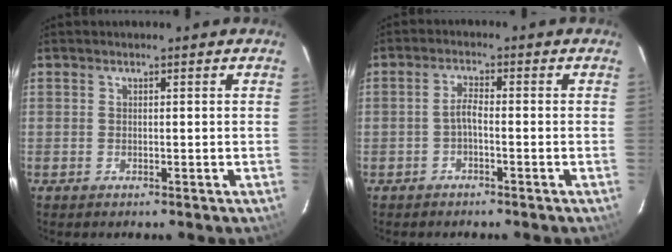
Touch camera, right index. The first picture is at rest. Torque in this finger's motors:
{"motor_torque": [0.52, -0.20, 0.29, 0.08]}